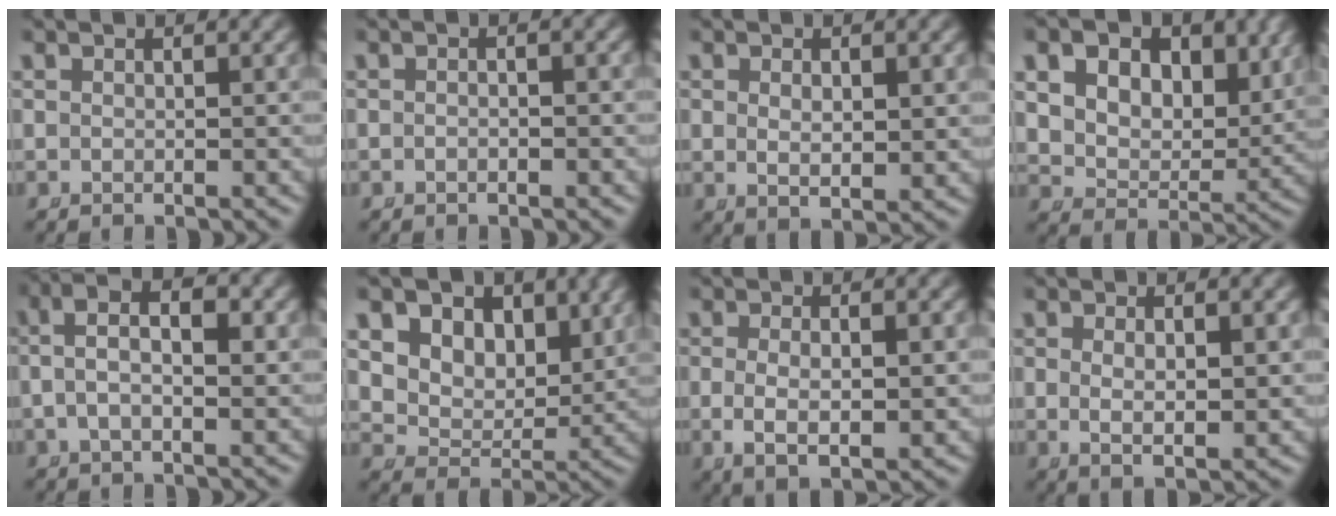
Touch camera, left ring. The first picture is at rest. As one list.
[{"total": 0.7, "force": [-0.5, 0.2, 0.5], "torque": [-0.010, 0.002, -0.010]}, {"total": 1.9, "force": [0.4, 0.6, 1.8], "torque": [-0.035, -0.019, 0.021]}, {"total": 10.4, "force": [3.7, 7.9, 5.7], "torque": [-0.118, -0.017, 0.054]}, {"total": 5.4, "force": [1.2, 2.9, 4.4], "torque": [-0.076, 0.009, 0.011]}, {"total": 11.3, "force": [3.6, 9.1, 5.7], "torque": [-0.129, -0.017, 0.051]}, {"total": 4.3, "force": [-0.4, 1.9, 3.8], "torque": [-0.076, -0.018, 0.009]}, {"total": 2.7, "force": [0.3, 0.8, 2.5], "torque": [-0.050, -0.019, 0.021]}]